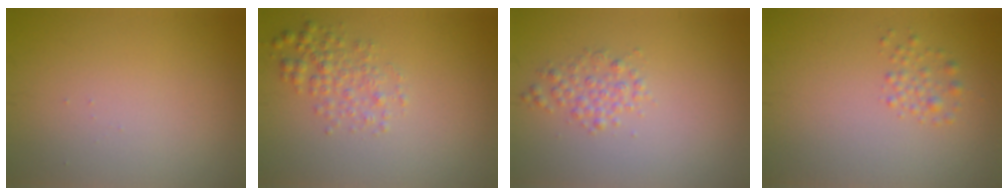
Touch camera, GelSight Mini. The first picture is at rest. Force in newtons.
{"total": 2.4, "press": 2.4, "slide": 0.1}
{"total": 1.8, "press": 1.8, "slide": 0.0}
{"total": 1.4, "press": 1.3, "slide": 0.1}